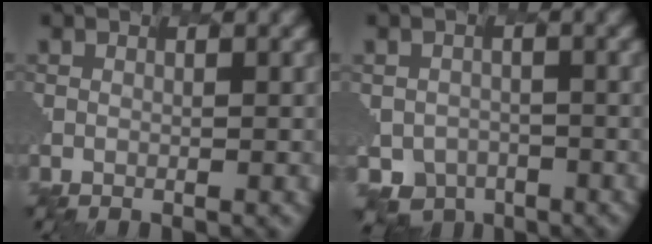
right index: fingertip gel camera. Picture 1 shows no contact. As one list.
[{"total": 3.9, "force": [-3.1, 2.1, -0.9], "torque": [0.003, -0.013, -0.037]}]